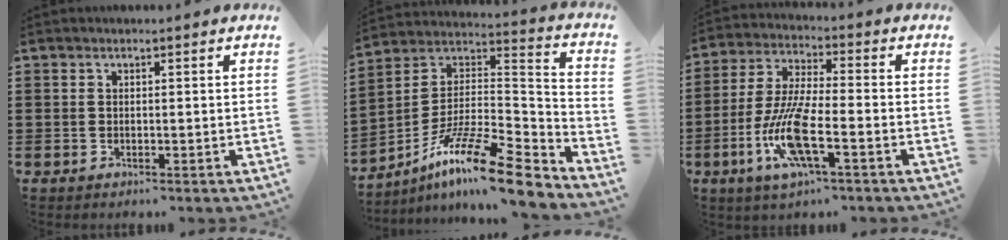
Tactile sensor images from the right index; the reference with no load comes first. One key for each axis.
{"total": 13.8, "fx": -9.9, "fy": 2.3, "fz": 9.4, "tx": -0.167, "ty": 0.018, "tz": -0.186}
{"total": 10.7, "fx": -4.2, "fy": 2.4, "fz": 9.5, "tx": -0.213, "ty": -0.014, "tz": -0.084}